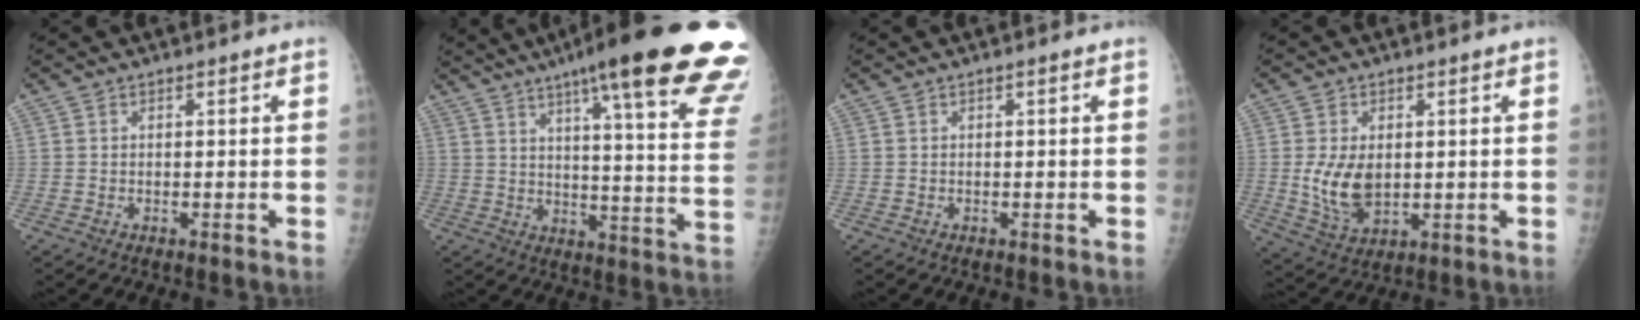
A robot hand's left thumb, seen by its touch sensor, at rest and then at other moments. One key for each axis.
{"total": 29.2, "fx": 19.3, "fy": 3.8, "fz": 21.6, "tx": -0.239, "ty": -0.068, "tz": 0.250}
{"total": 0.0}
{"total": 8.6, "fx": 0.5, "fy": 5.6, "fz": 6.4, "tx": -0.109, "ty": -0.013, "tz": 0.023}